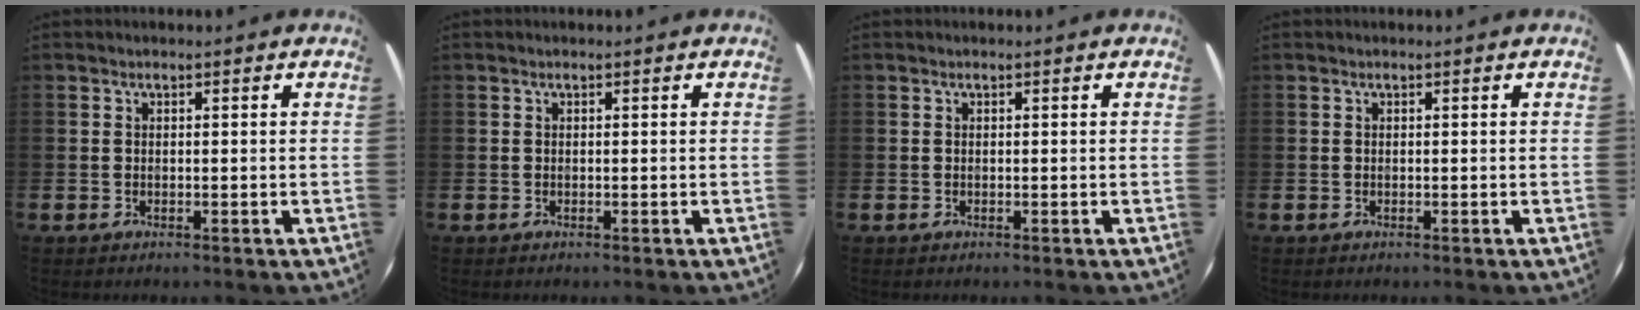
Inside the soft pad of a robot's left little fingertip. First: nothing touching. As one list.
[{"total": 0.0}, {"total": 0.0}, {"total": 0.0}]